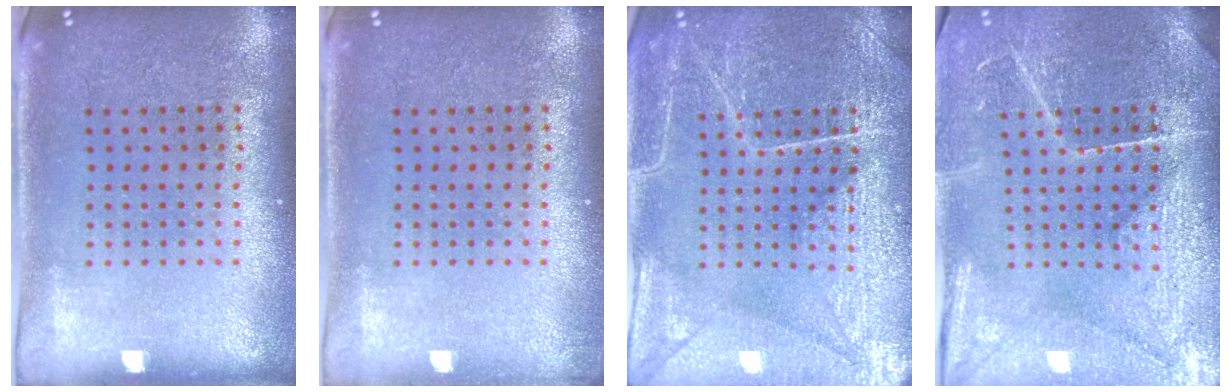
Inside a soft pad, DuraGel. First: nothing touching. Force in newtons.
{"total": 0.8, "press": 0.7, "slide": 0.4}
{"total": 4.0, "press": 4.0, "slide": 0.3}
{"total": 3.9, "press": 3.7, "slide": 1.3}